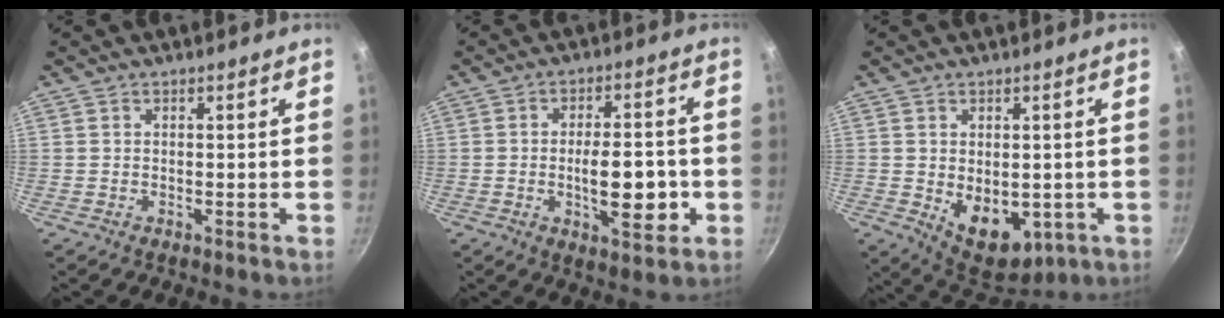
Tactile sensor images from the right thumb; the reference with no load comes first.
{"total": 12.9, "force": [-3.1, 5.1, 11.4], "torque": [-0.152, 0.019, -0.044]}
{"total": 10.6, "force": [-1.5, 7.1, 7.7], "torque": [-0.085, -0.016, 0.001]}